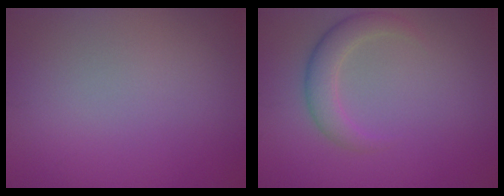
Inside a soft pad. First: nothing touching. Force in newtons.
{"total": 2.9, "press": 2.9, "slide": 0.2}